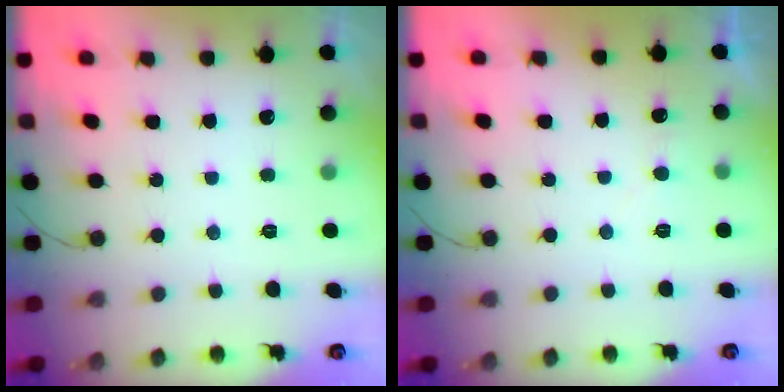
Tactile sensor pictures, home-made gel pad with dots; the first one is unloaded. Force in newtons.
{"total": 4.0, "press": 4.0, "slide": 0.5}